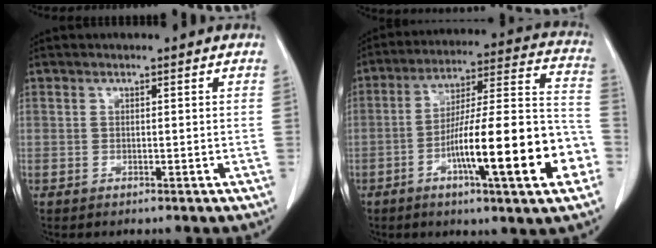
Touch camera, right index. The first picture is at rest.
{"total": 20.6, "force": [-7.3, 2.0, 19.2], "torque": [-0.266, 0.010, -0.110]}